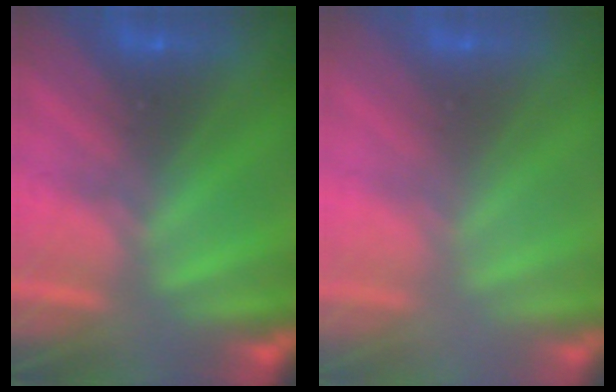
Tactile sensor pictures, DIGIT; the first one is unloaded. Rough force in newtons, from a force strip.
{"total": 2.9}